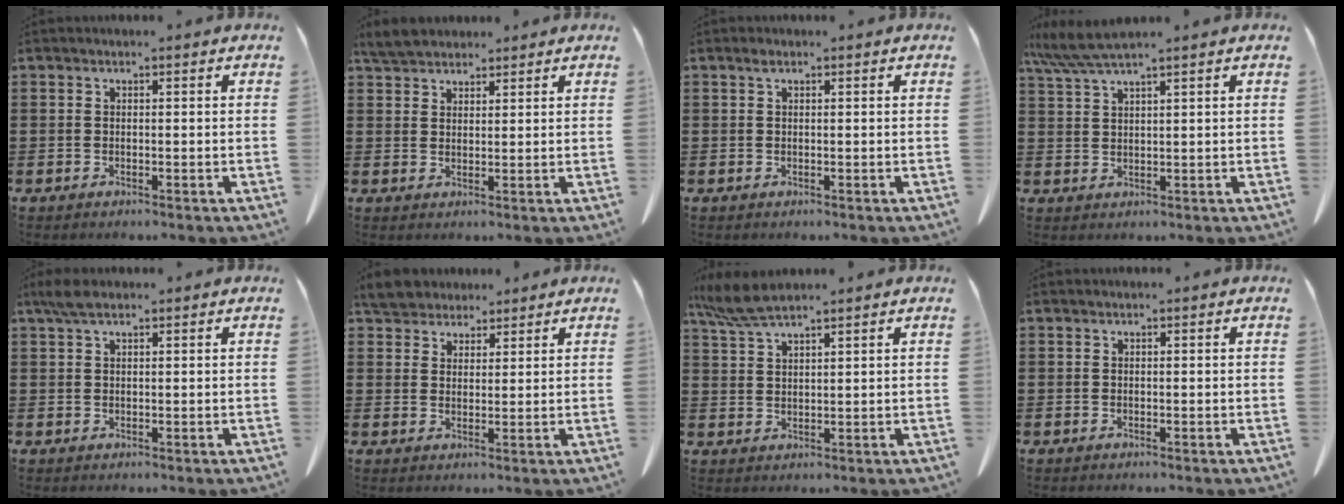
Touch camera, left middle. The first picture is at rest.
{"total": 4.0, "force": [3.8, 1.0, 1.0], "torque": [-0.032, -0.003, 0.074]}
{"total": 0.7, "force": [0.4, 0.3, 0.5], "torque": [-0.013, 0.000, 0.008]}
{"total": 5.2, "force": [4.2, 0.0, 3.1], "torque": [-0.071, -0.012, 0.078]}
{"total": 3.0, "force": [1.8, 1.0, 2.2], "torque": [-0.049, 0.002, 0.034]}
{"total": 5.0, "force": [4.6, 1.6, 0.9], "torque": [-0.037, -0.008, 0.089]}
{"total": 5.4, "force": [4.5, 0.6, 3.0], "torque": [-0.070, -0.008, 0.084]}
{"total": 0.0}